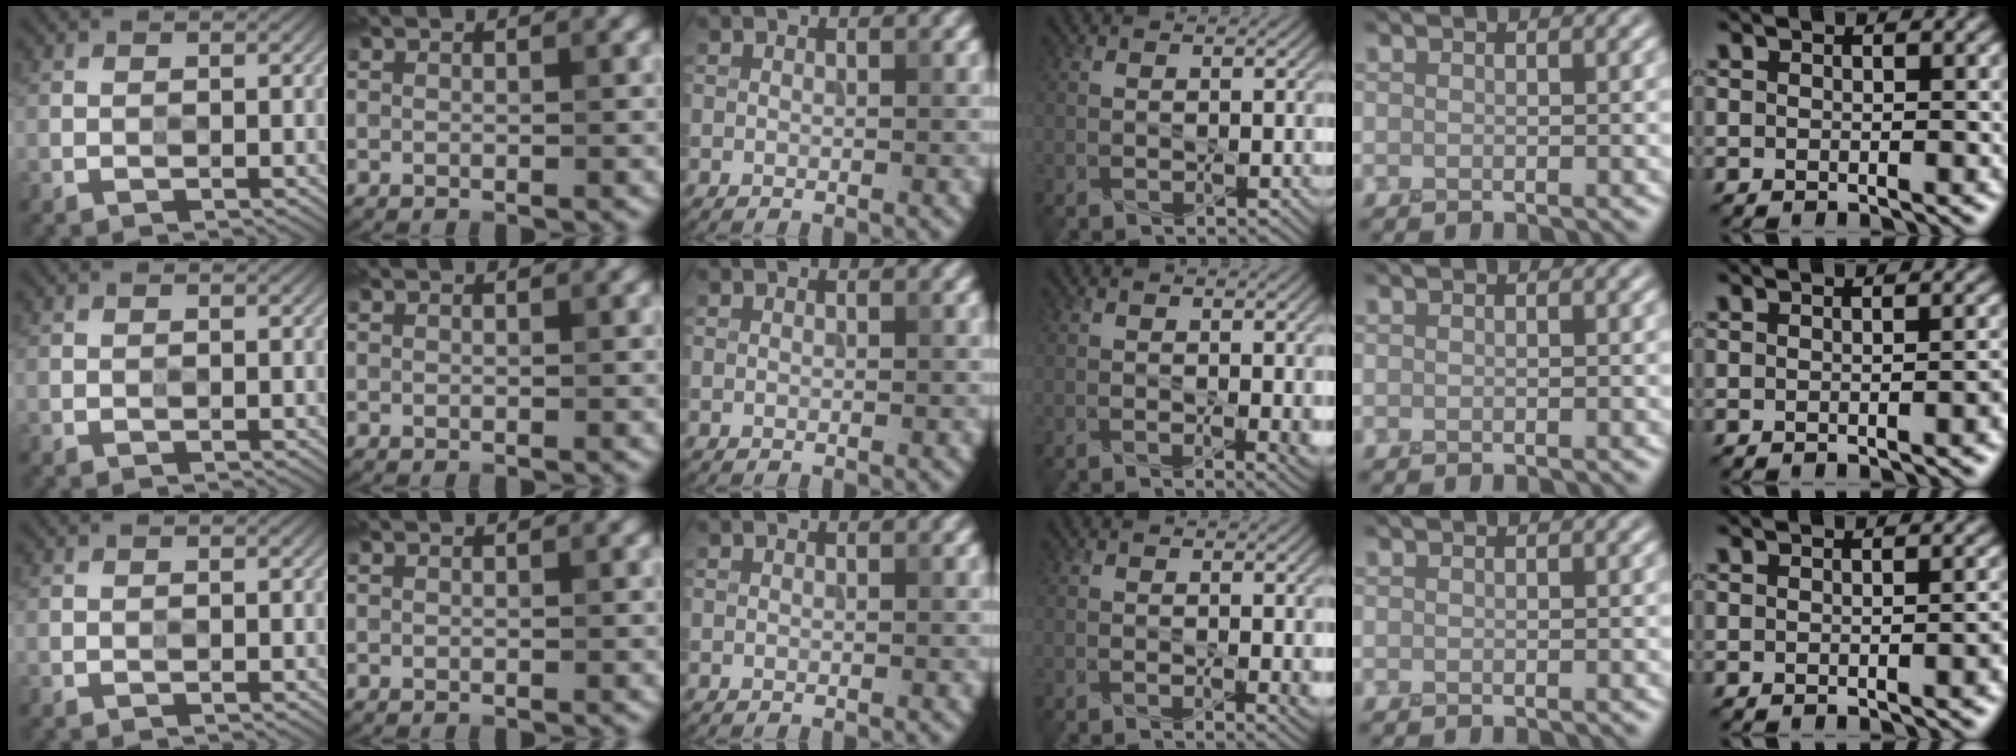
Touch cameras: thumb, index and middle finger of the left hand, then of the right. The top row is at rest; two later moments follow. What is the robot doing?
{"motion": "squeeze", "object": "stress ball aka squeeze ball"}